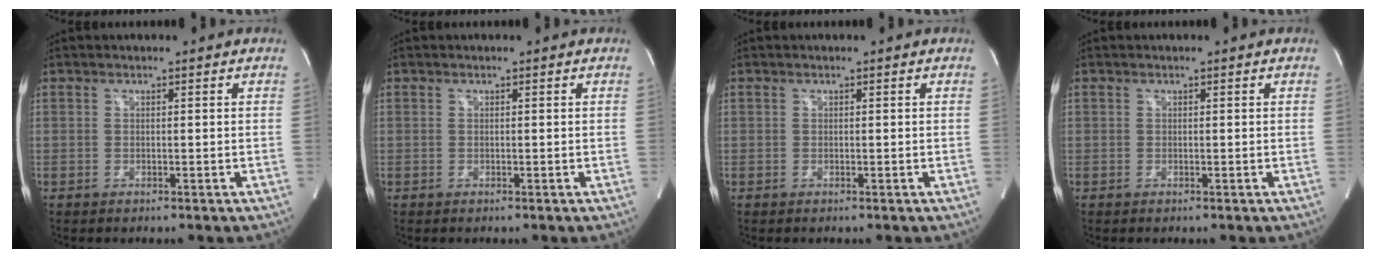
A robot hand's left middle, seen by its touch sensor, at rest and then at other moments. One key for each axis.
{"total": 0.0}
{"total": 0.0}
{"total": 0.0}